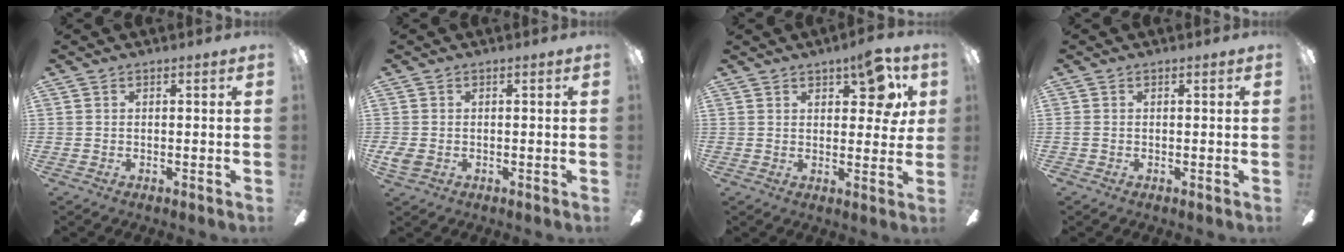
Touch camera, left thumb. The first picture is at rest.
{"total": 2.3, "force": [-0.9, 1.5, 1.5], "torque": [-0.038, 0.000, -0.018]}
{"total": 8.7, "force": [4.6, 4.2, 6.1], "torque": [-0.059, -0.020, 0.074]}
{"total": 0.8, "force": [-0.4, 0.3, 0.6], "torque": [-0.011, 0.001, -0.007]}